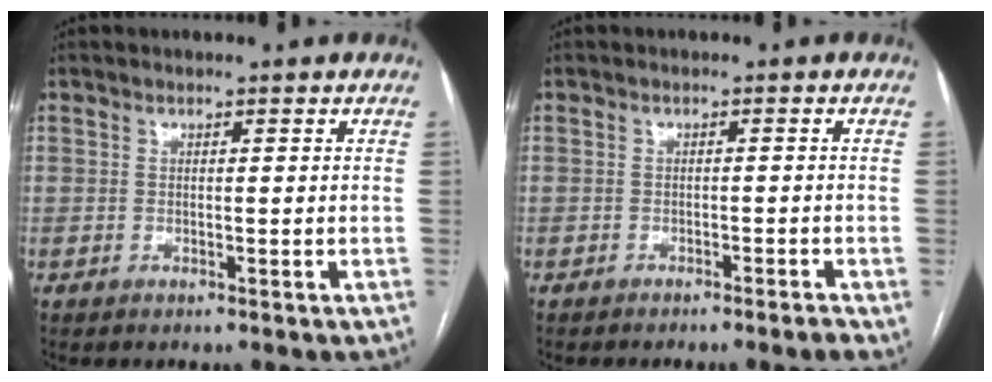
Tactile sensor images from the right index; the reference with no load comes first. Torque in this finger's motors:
{"motor_torque": [-1.12, -0.80, -0.24, -0.07]}